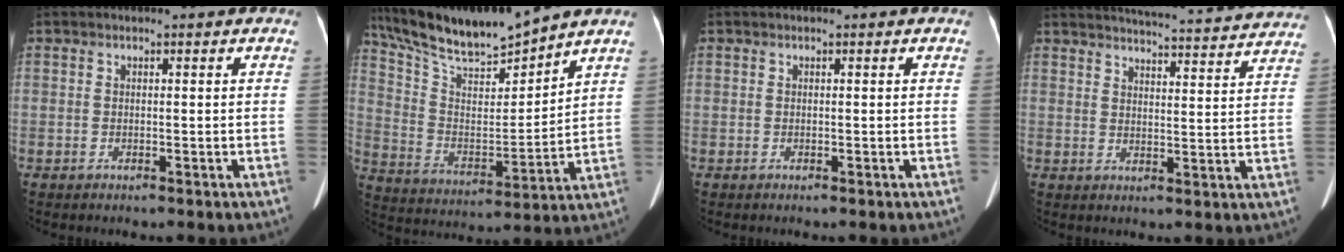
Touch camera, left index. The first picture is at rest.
{"total": 15.4, "force": [14.0, 0.9, 6.4], "torque": [-0.132, 0.003, 0.262]}
{"total": 0.0}
{"total": 23.1, "force": [21.8, 2.7, 7.2], "torque": [-0.106, -0.021, 0.261]}